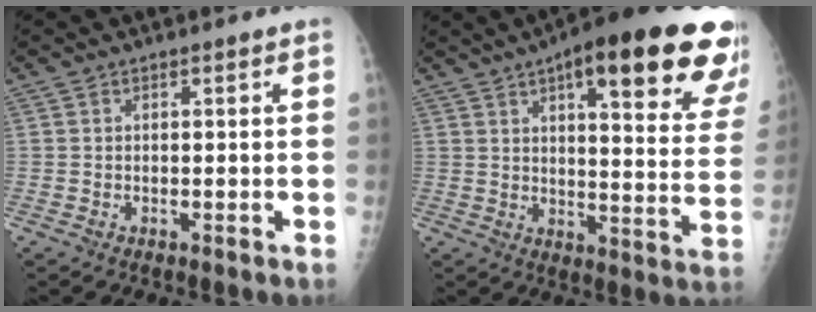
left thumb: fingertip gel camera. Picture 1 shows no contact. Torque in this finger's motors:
{"motor_torque": [0.50, 0.81, 1.68, -1.11, 0.30]}